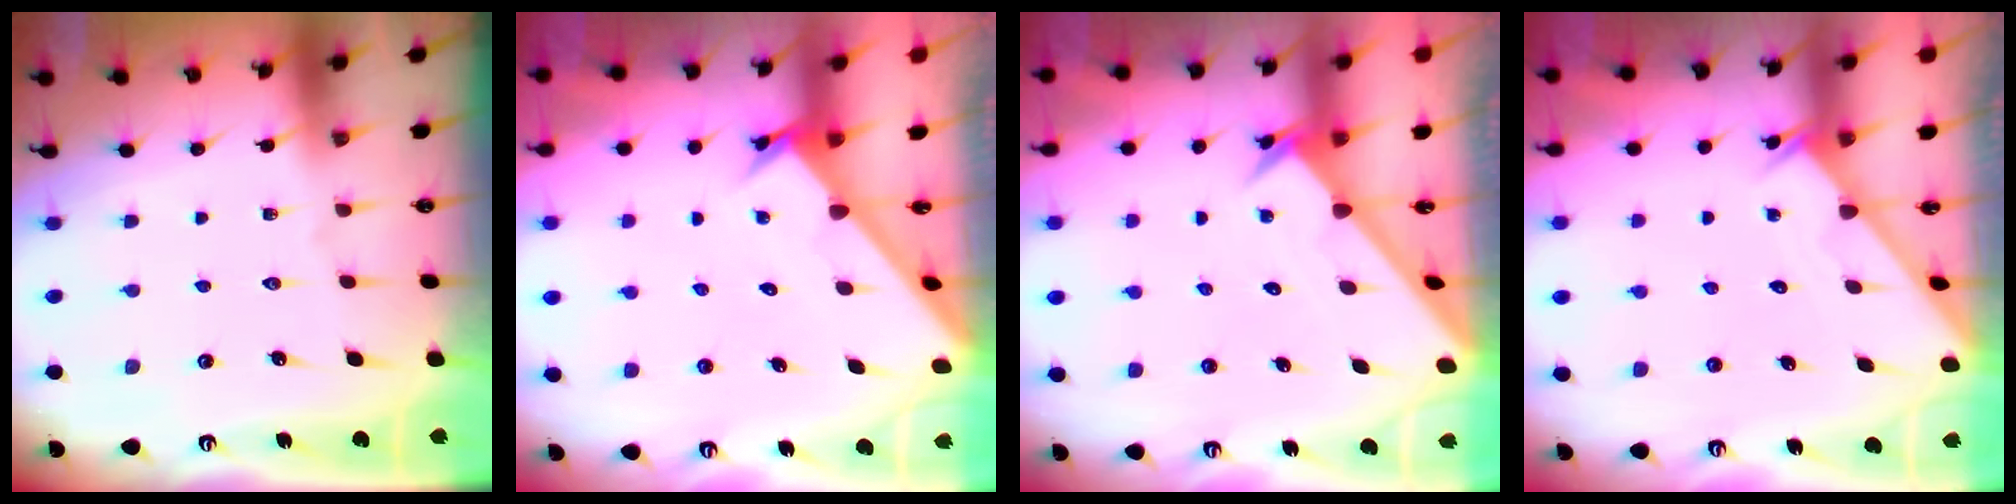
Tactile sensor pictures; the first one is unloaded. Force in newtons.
{"total": 2.5, "press": 2.5, "slide": 0.1}
{"total": 2.5, "press": 2.5, "slide": 0.2}
{"total": 2.9, "press": 2.9, "slide": 0.3}